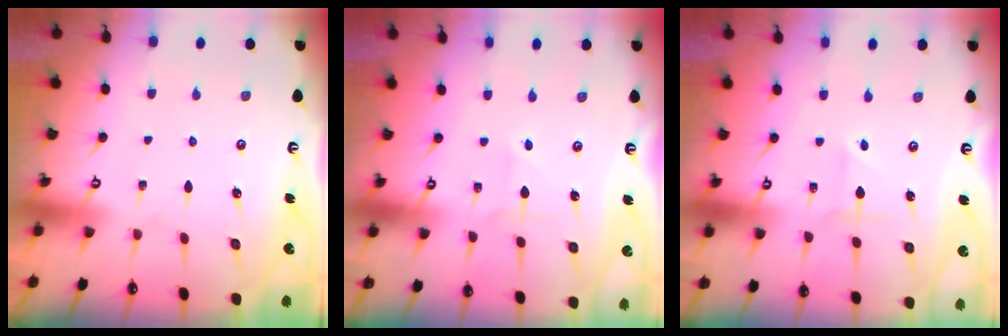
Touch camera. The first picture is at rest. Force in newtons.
{"total": 1.9, "press": 1.9, "slide": 0.2}
{"total": 1.9, "press": 1.8, "slide": 0.5}